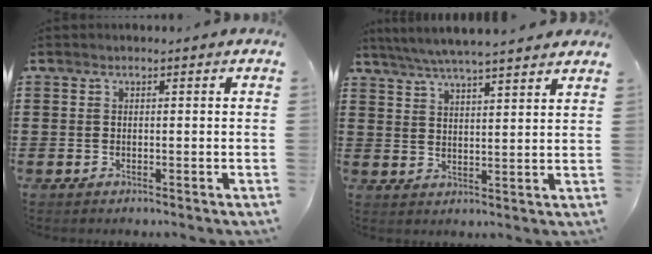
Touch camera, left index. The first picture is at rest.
{"total": 5.0, "force": [4.6, -0.1, 1.9], "torque": [-0.051, -0.018, 0.082]}